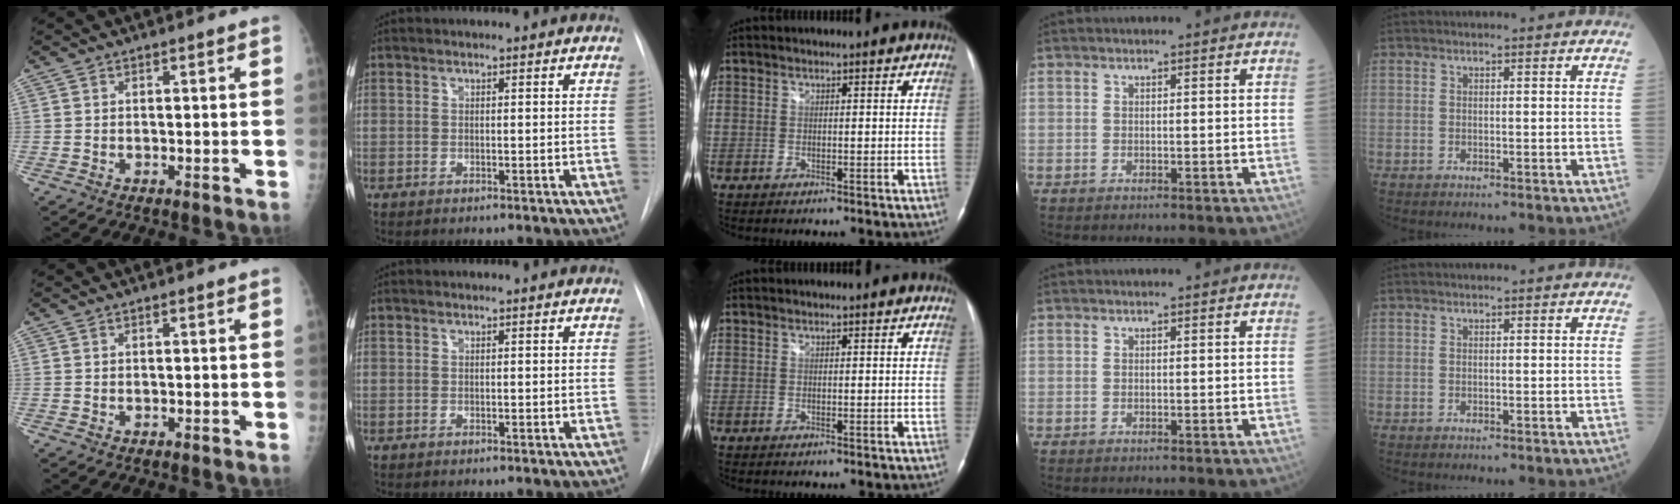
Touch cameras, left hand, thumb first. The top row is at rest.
{}